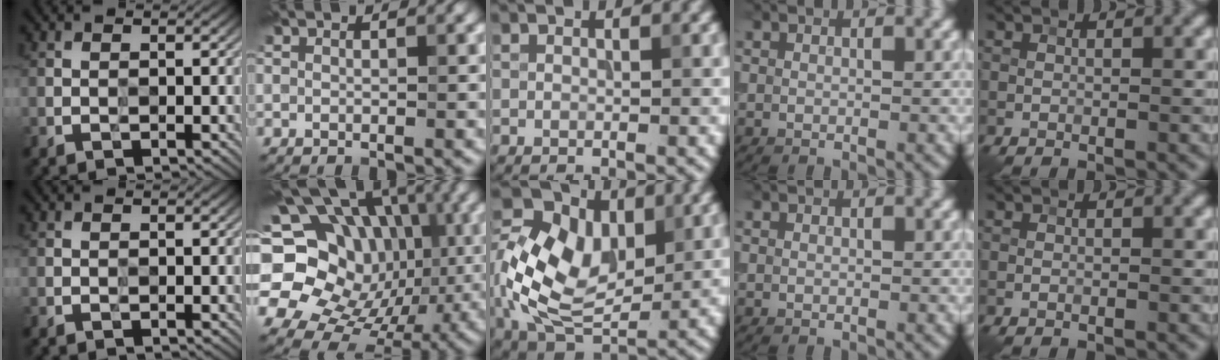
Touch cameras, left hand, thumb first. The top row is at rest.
{"index": {"total": 18.9, "force": [0.1, 16.1, 9.8], "torque": [-0.198, 0.046, -0.006]}, "middle": {"total": 11.1, "force": [1.6, 7.6, 8.0], "torque": [-0.175, 0.018, 0.032]}}